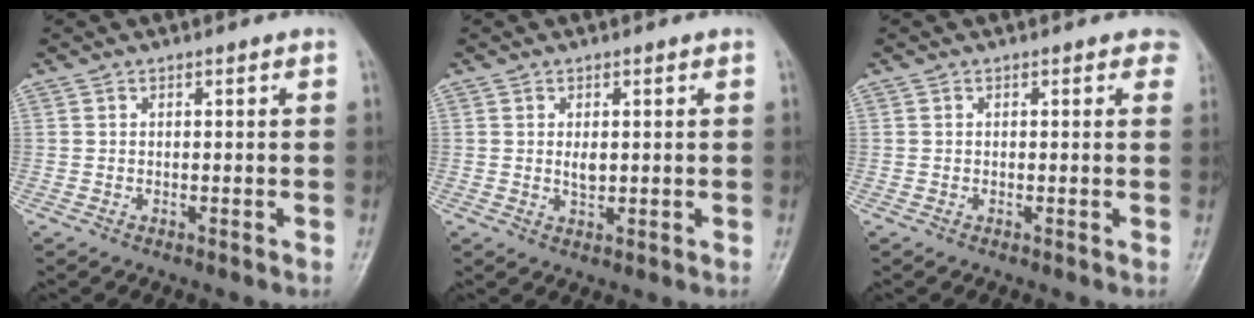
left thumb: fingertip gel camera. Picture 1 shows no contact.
{"total": 2.1, "force": [0.4, 1.2, 1.7], "torque": [-0.026, -0.005, 0.008]}
{"total": 2.3, "force": [1.1, 1.9, 0.9], "torque": [0.015, -0.002, 0.009]}